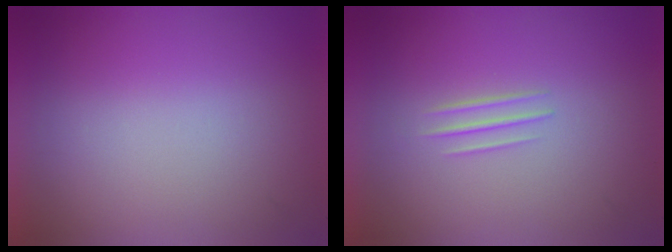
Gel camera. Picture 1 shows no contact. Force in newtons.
{"total": 1.0}